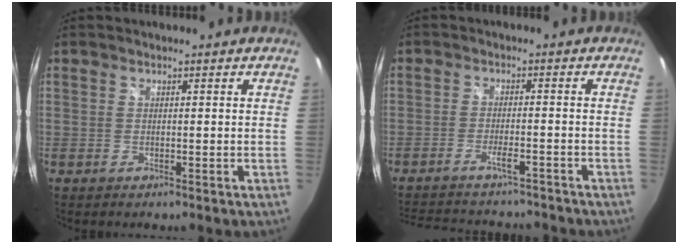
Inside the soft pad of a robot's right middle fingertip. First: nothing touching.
{"total": 14.5, "force": [-12.8, 3.5, 5.7], "torque": [-0.129, -0.008, -0.185]}